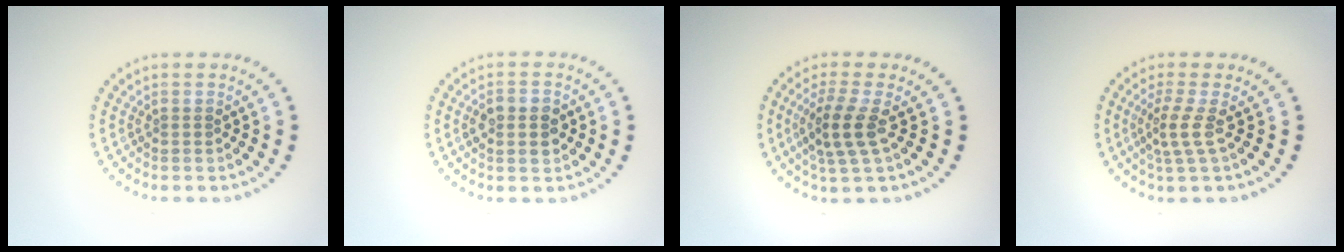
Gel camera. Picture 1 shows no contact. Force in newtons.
{"total": 2.7, "press": 2.7, "slide": 0.2}
{"total": 3.4, "press": 2.9, "slide": 1.9}
{"total": 2.4, "press": 1.6, "slide": 1.7}